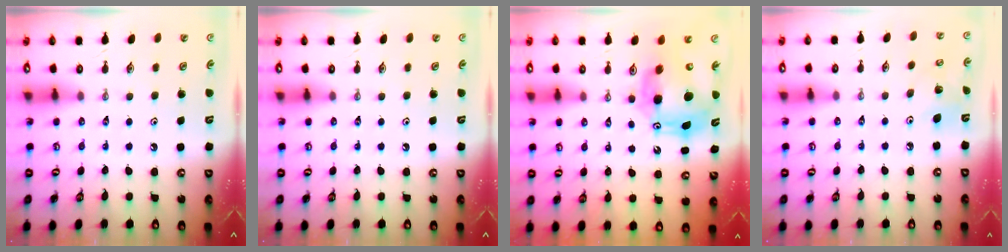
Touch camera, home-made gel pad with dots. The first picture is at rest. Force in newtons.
{"total": 0.0}
{"total": 13.0, "press": 12.9, "slide": 1.0}
{"total": 6.3, "press": 6.1, "slide": 1.6}